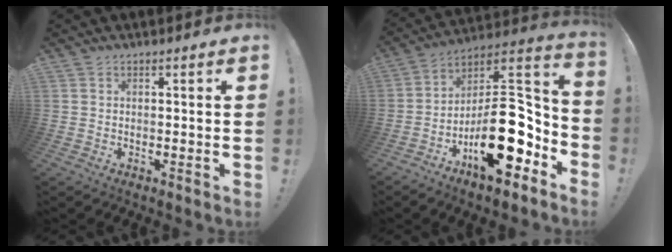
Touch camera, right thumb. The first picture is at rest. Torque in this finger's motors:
{"motor_torque": [3.47, 1.52, 1.66, -1.11, 0.61]}